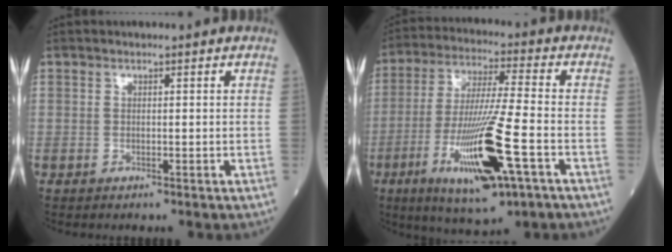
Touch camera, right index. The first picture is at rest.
{"total": 16.3, "force": [-6.1, 1.3, 15.1], "torque": [-0.297, -0.026, -0.103]}